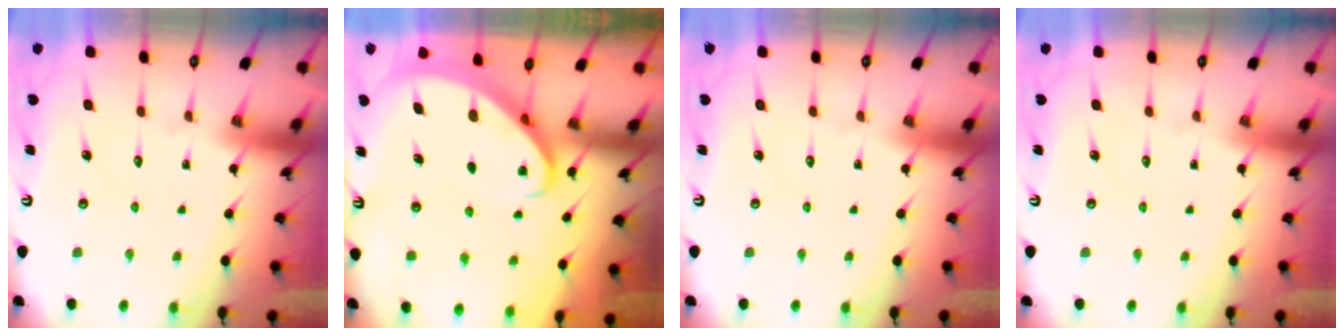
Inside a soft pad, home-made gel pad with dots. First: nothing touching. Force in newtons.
{"total": 2.2, "press": 2.2, "slide": 0.3}
{"total": 0.0}
{"total": 0.0}